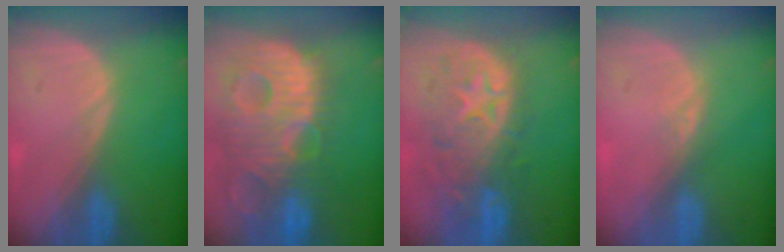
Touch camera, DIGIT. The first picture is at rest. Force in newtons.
{"total": 14.0, "press": 12.1, "slide": 7.2}
{"total": 11.1, "press": 9.9, "slide": 5.1}
{"total": 1.5, "press": 1.3, "slide": 0.8}